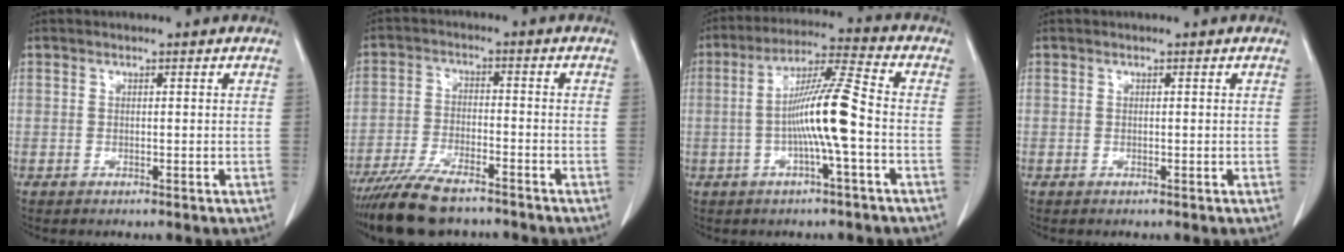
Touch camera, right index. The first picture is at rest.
{"total": 10.6, "force": [-8.7, 2.6, 5.5], "torque": [-0.099, -0.025, -0.149]}
{"total": 10.3, "force": [-1.8, -0.3, 10.1], "torque": [-0.190, 0.013, -0.040]}
{"total": 0.0}